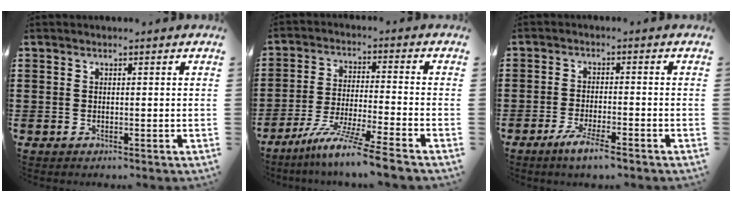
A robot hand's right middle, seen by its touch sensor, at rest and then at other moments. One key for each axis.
{"total": 8.7, "fx": -7.1, "fy": -0.8, "fz": 4.9, "tx": -0.094, "ty": -0.015, "tz": -0.139}
{"total": 4.0, "fx": -2.8, "fy": 0.2, "fz": 2.8, "tx": -0.060, "ty": -0.006, "tz": -0.051}